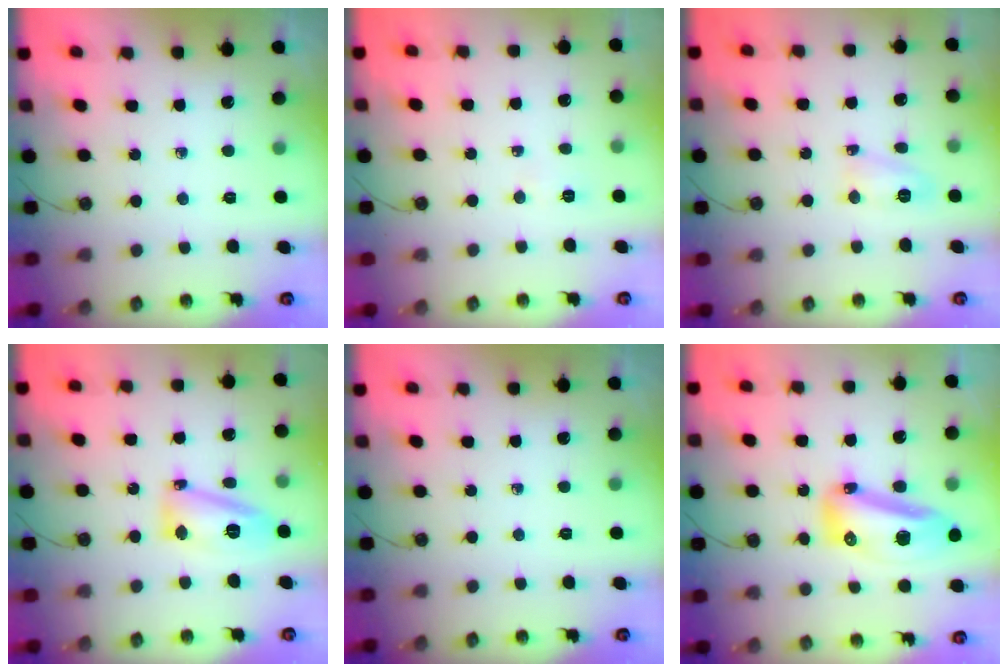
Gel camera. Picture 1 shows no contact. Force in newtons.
{"total": 2.6, "press": 2.4, "slide": 0.9}
{"total": 6.7, "press": 6.7, "slide": 0.4}
{"total": 13.5, "press": 13.4, "slide": 1.4}
{"total": 0.0}
{"total": 17.6, "press": 16.0, "slide": 7.2}